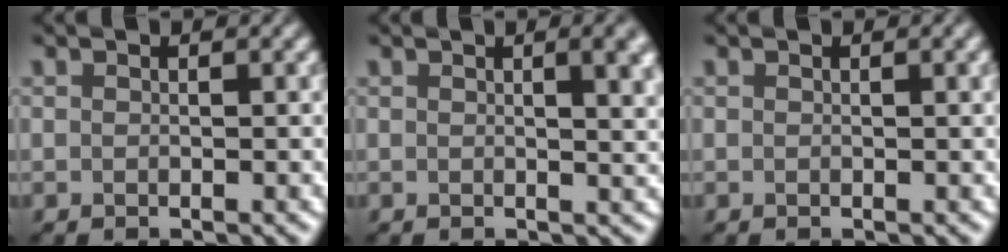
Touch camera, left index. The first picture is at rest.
{"total": 4.8, "force": [1.5, 1.9, 4.2], "torque": [-0.028, 0.012, 0.017]}
{"total": 0.8, "force": [0.3, 0.2, 0.7], "torque": [-0.007, 0.004, 0.004]}